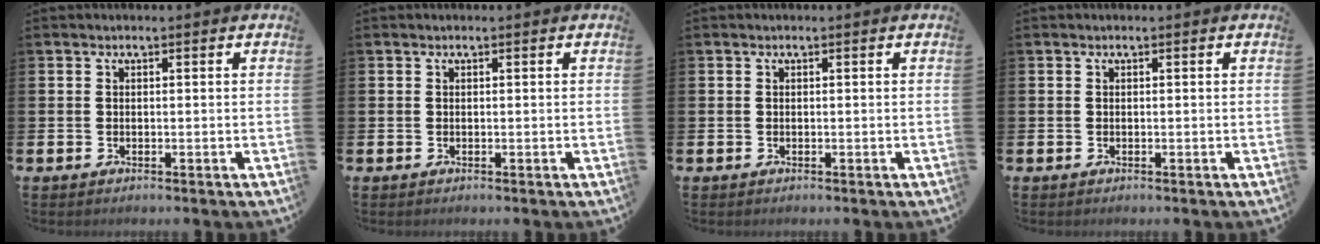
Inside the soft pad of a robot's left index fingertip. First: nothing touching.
{"total": 0.0}
{"total": 0.0}
{"total": 0.0}